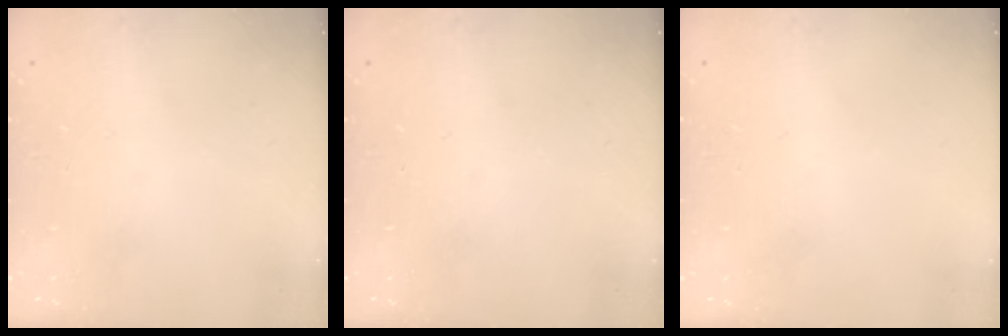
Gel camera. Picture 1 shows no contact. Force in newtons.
{"total": 0.0}
{"total": 0.0}